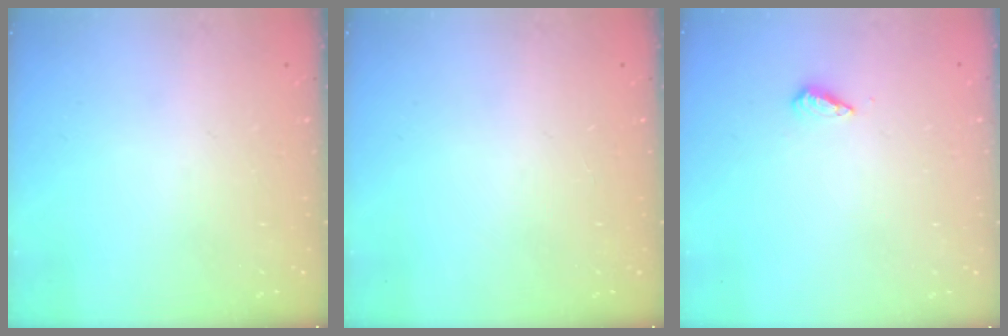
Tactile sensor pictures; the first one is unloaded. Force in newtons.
{"total": 0.0}
{"total": 4.2, "press": 4.1, "slide": 1.0}